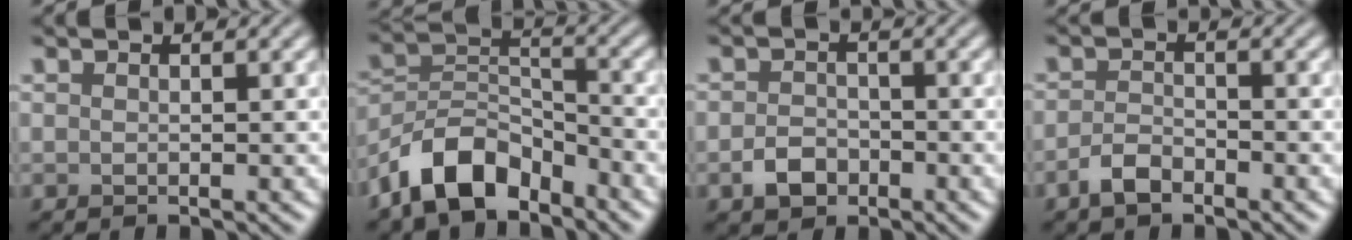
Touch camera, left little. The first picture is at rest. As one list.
[{"total": 7.4, "force": [-5.5, 3.5, 3.6], "torque": [-0.057, 0.004, -0.117]}, {"total": 2.6, "force": [-1.3, 1.8, 1.2], "torque": [-0.017, 0.002, -0.031]}, {"total": 2.2, "force": [-1.7, 0.9, 1.1], "torque": [-0.020, 0.004, -0.038]}]